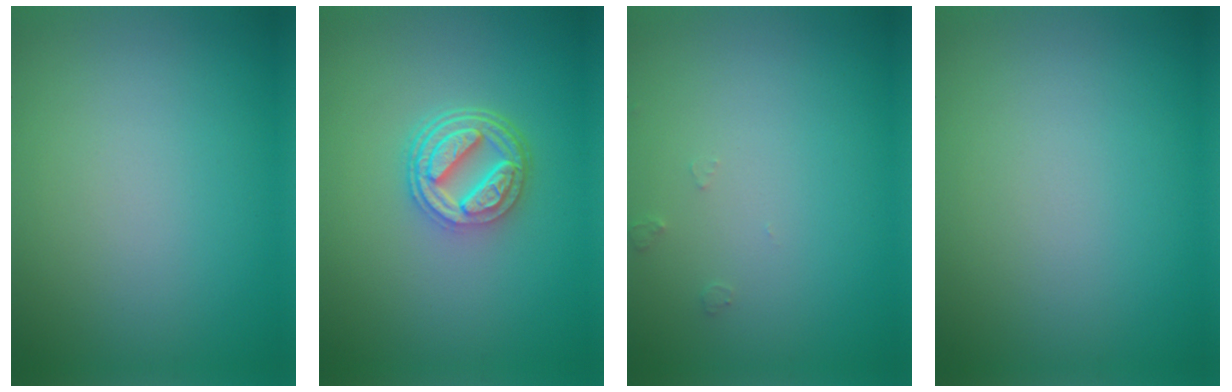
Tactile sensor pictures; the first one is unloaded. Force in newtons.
{"total": 4.9, "press": 3.7, "slide": 3.2}
{"total": 0.6, "press": 0.6, "slide": 0.1}
{"total": 0.0}